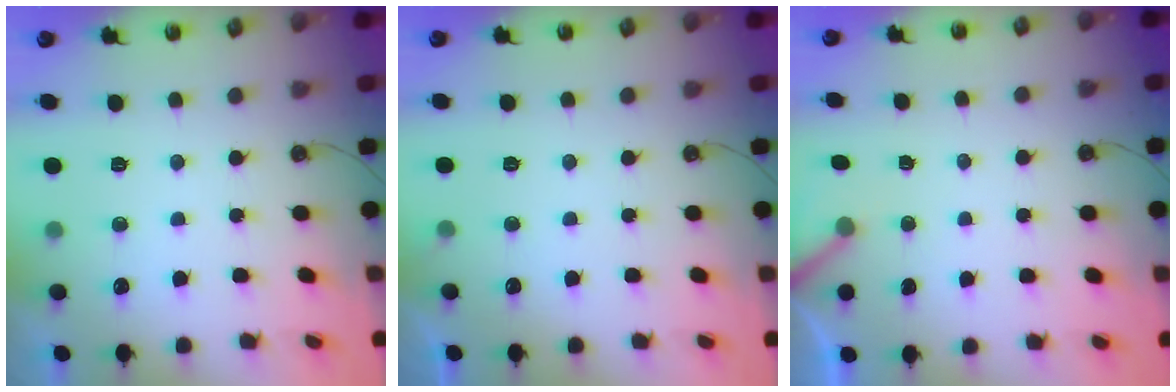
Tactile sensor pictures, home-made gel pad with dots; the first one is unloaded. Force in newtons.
{"total": 1.8, "press": 1.8, "slide": 0.1}
{"total": 3.8, "press": 3.8, "slide": 0.2}